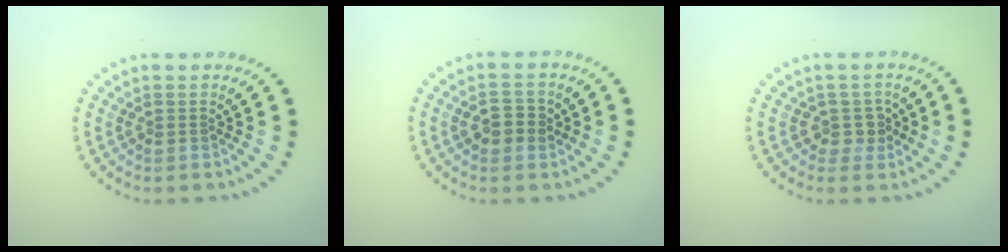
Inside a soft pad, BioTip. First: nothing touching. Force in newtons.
{"total": 2.4, "press": 2.3, "slide": 0.3}
{"total": 2.0, "press": 1.6, "slide": 1.2}